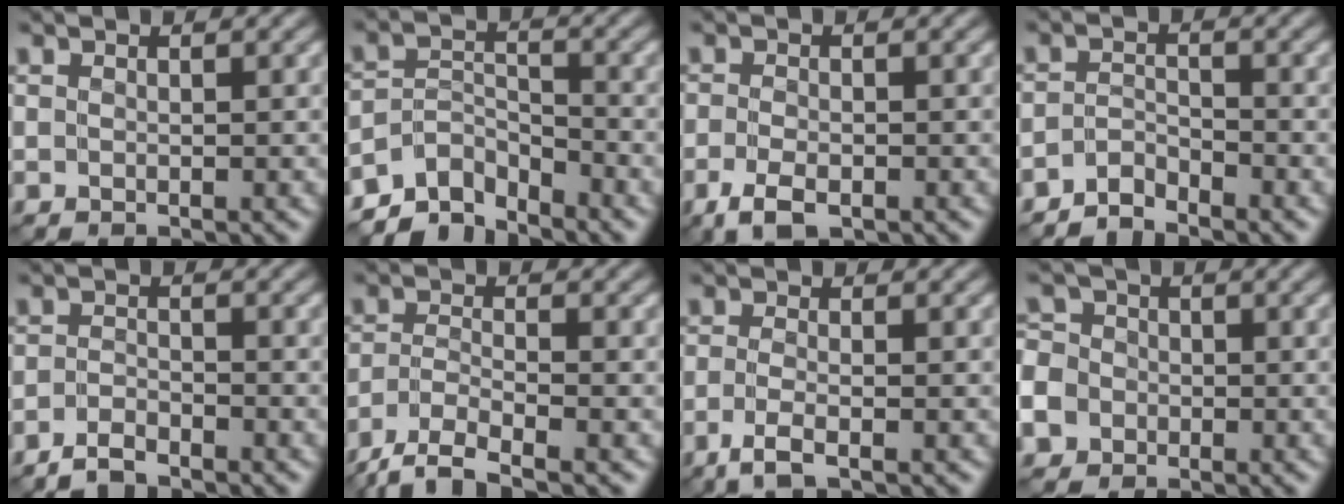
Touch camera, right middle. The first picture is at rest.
{"total": 4.4, "force": [-4.0, 1.5, 0.9], "torque": [-0.008, 0.000, -0.082]}
{"total": 2.9, "force": [-1.6, 1.3, 2.1], "torque": [-0.043, -0.005, -0.034]}
{"total": 2.0, "force": [-2.0, 0.3, 0.3], "torque": [-0.006, 0.007, -0.046]}
{"total": 1.8, "force": [-1.7, 0.4, 0.6], "torque": [-0.012, 0.004, -0.039]}
{"total": 4.5, "force": [-3.6, 0.8, 2.5], "torque": [-0.052, -0.008, -0.079]}
{"total": 2.2, "force": [-1.2, 0.4, 1.9], "torque": [-0.042, -0.005, -0.031]}
{"total": 9.3, "force": [-4.6, 7.6, 2.7], "torque": [-0.077, -0.019, -0.106]}